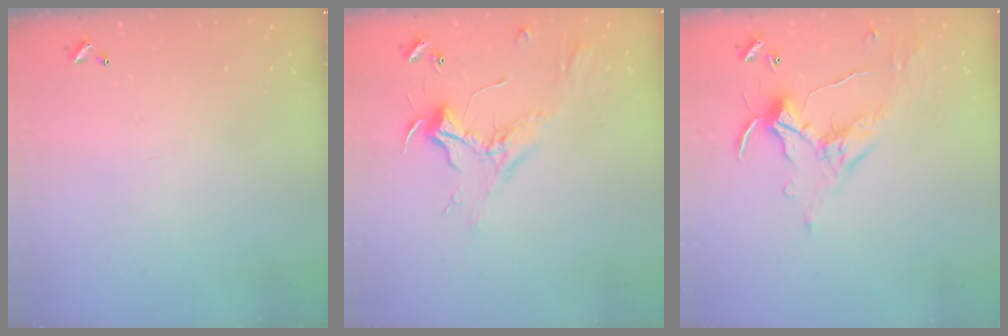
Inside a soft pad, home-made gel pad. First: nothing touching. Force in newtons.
{"total": 2.3, "press": 2.2, "slide": 0.9}
{"total": 1.7, "press": 1.5, "slide": 0.8}